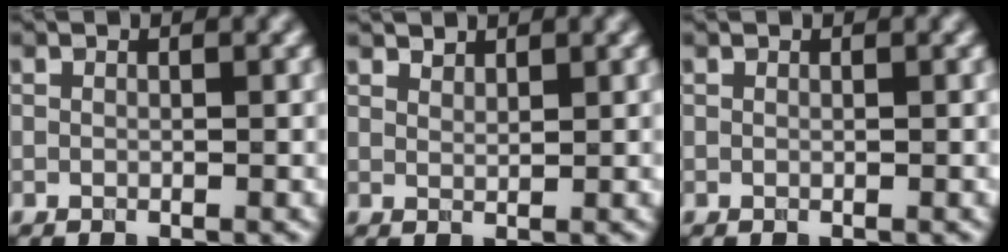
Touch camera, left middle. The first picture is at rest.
{"total": 1.3, "force": [1.3, 0.2, 0.1], "torque": [-0.004, 0.000, 0.026]}
{"total": 0.0}